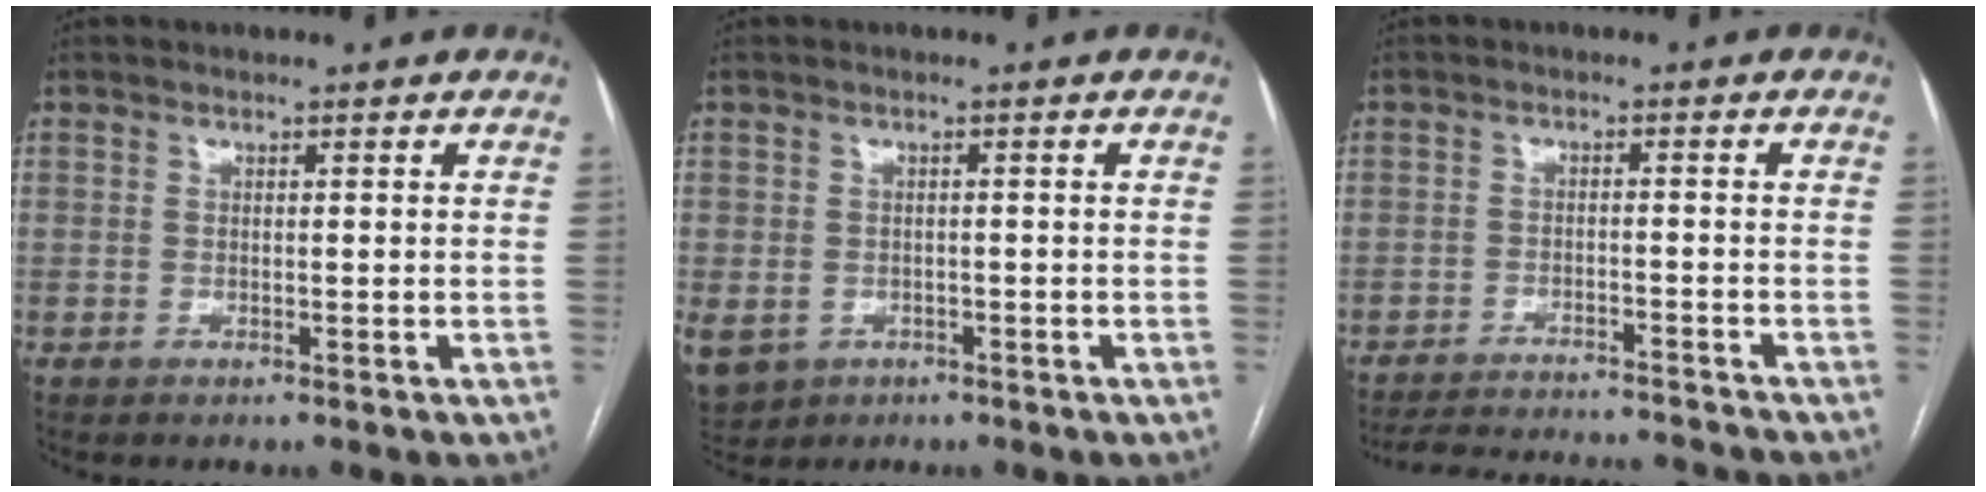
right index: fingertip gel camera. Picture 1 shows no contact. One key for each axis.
{"total": 10.7, "fx": -4.4, "fy": 8.9, "fz": 4.1, "tx": -0.130, "ty": -0.006, "tz": -0.054}
{"total": 13.1, "fx": -12.6, "fy": 1.1, "fz": 3.3, "tx": -0.058, "ty": -0.001, "tz": -0.172}